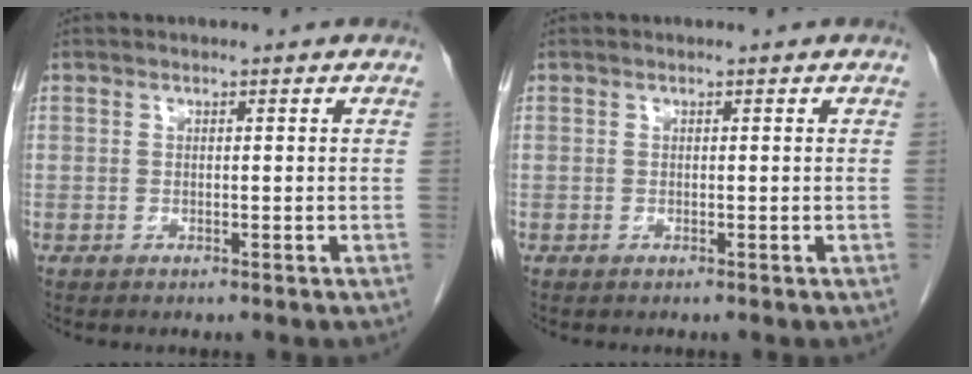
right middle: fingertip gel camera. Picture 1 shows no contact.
{"total": 0.0}